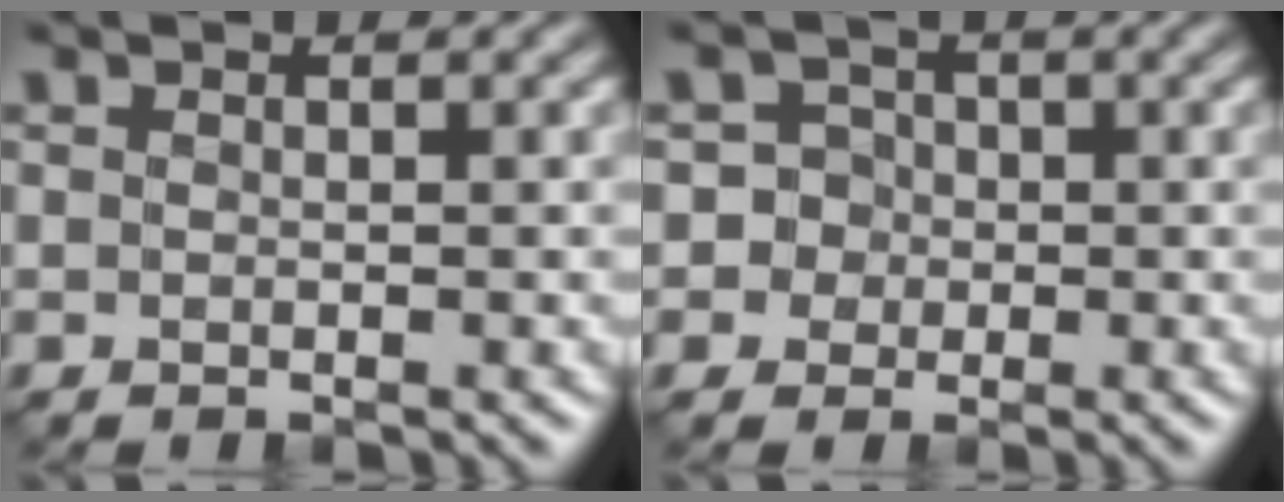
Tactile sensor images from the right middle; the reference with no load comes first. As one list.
[{"total": 4.3, "force": [-0.5, 4.2, 0.6], "torque": [0.014, 0.022, -0.024]}]